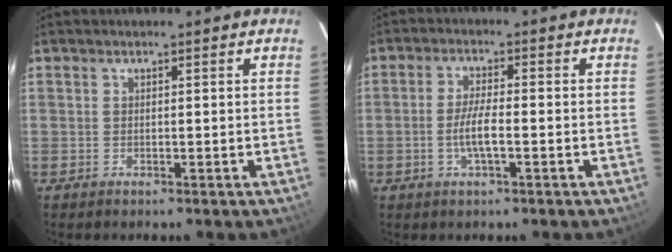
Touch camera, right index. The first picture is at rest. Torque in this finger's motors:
{"motor_torque": [1.15, -0.36, 0.59, 0.14]}